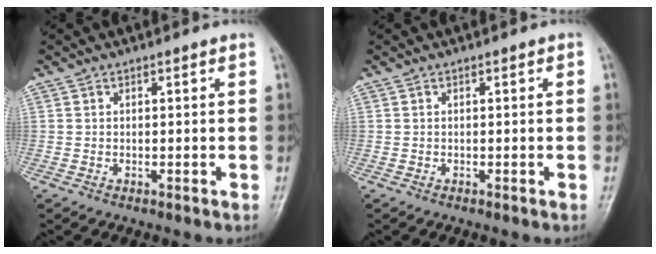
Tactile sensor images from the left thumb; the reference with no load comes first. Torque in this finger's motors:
{"motor_torque": [0.00, 0.00, -0.02, -0.03, 0.00]}